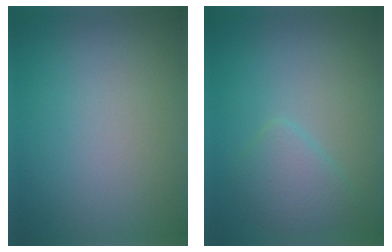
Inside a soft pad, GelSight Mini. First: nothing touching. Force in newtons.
{"total": 2.5, "press": 2.5, "slide": 0.1}